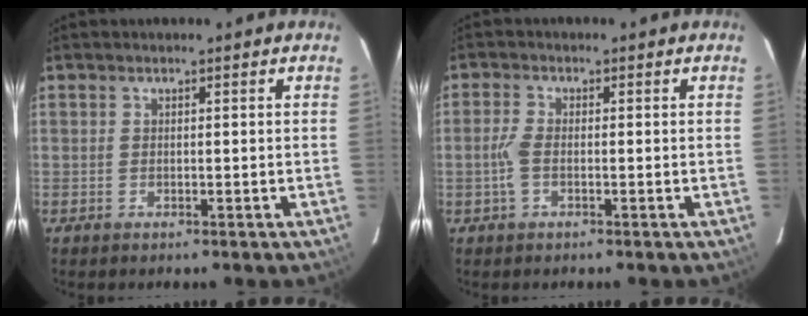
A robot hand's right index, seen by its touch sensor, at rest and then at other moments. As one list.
[{"total": 3.1, "force": [-0.9, 1.3, 2.7], "torque": [-0.066, 0.003, -0.019]}]